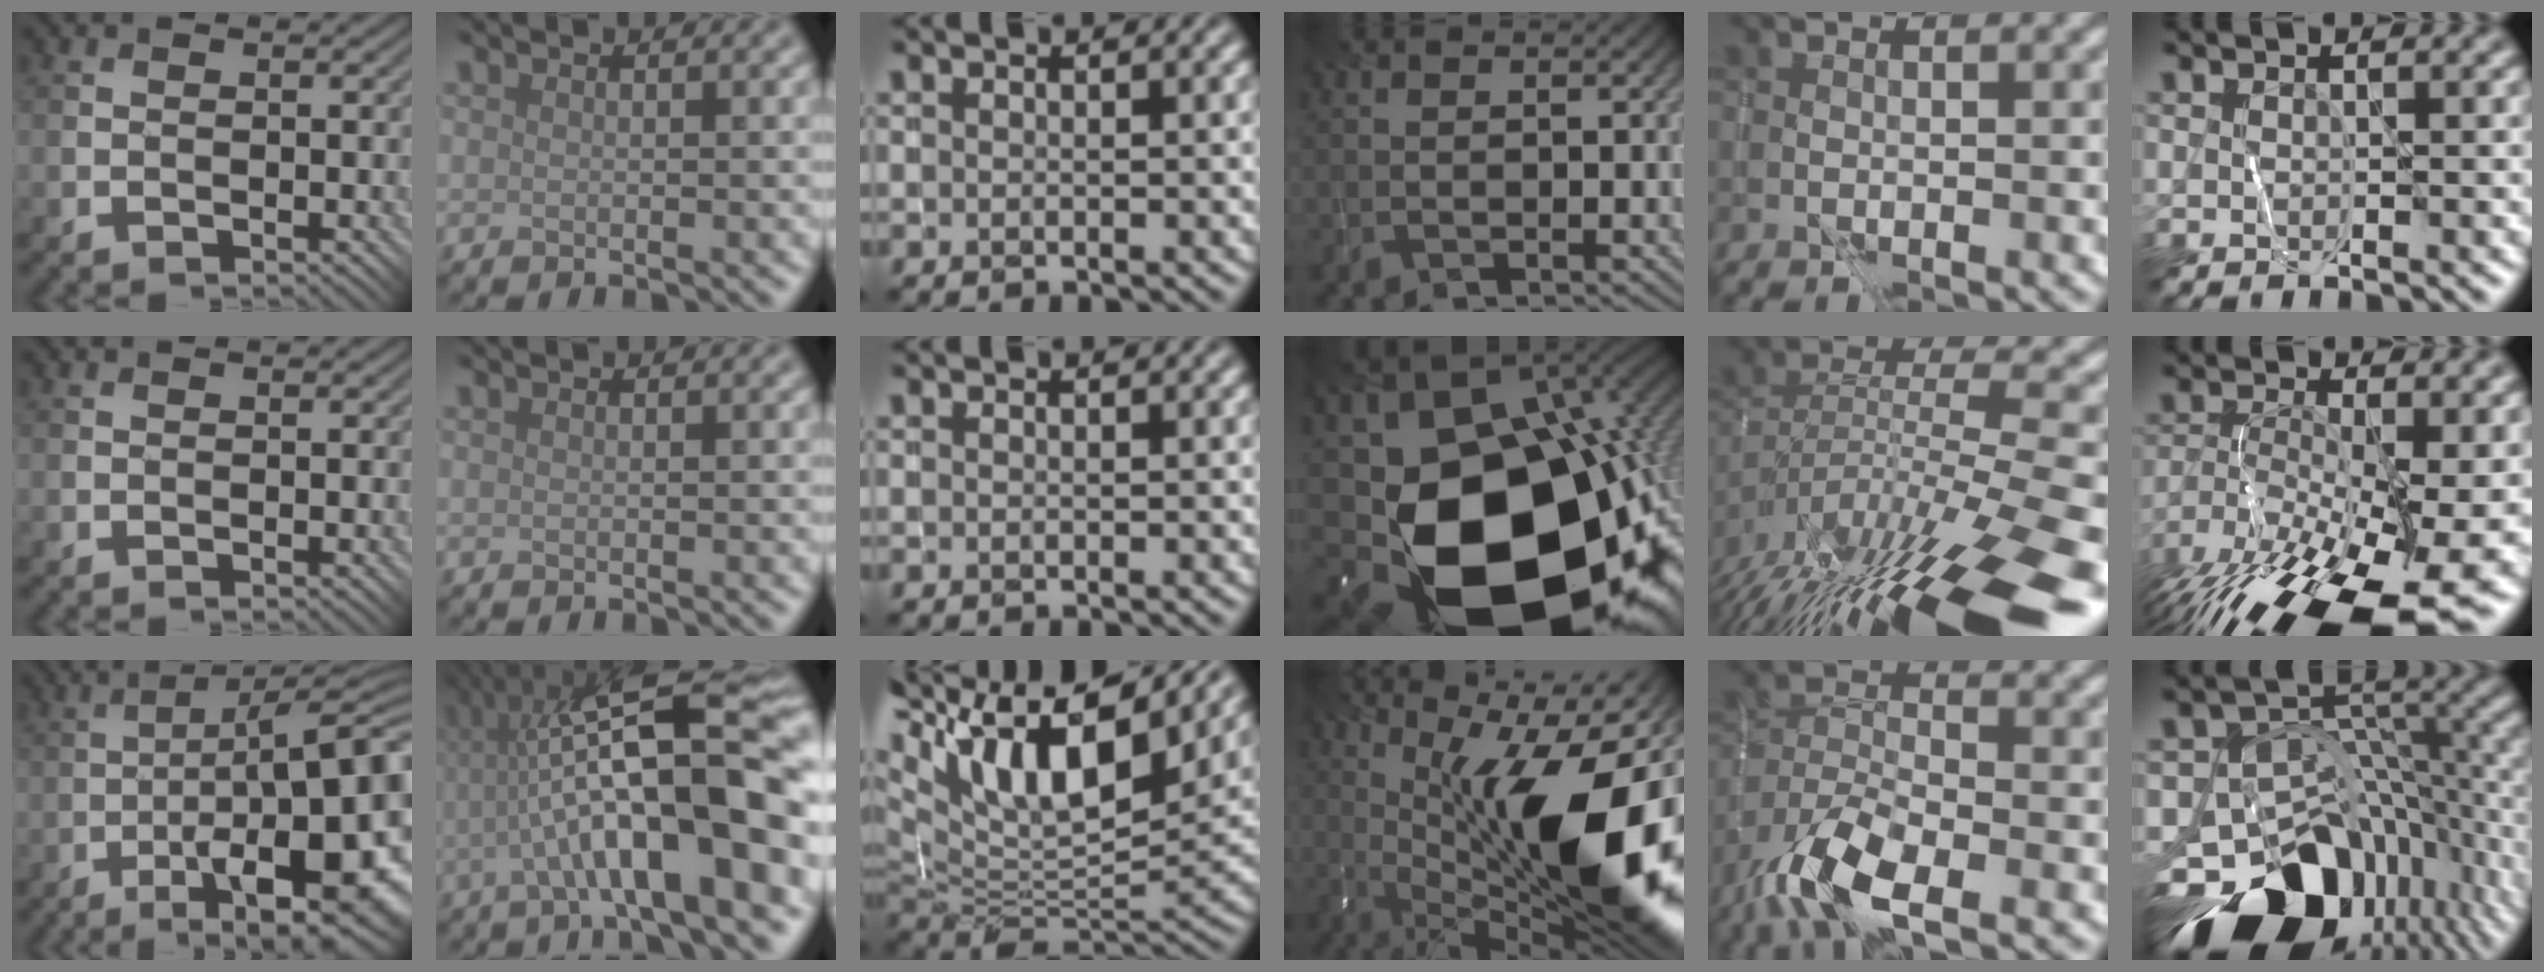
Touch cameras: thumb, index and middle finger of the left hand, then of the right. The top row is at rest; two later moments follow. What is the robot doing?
{"motion": "wrap", "object": "thread"}